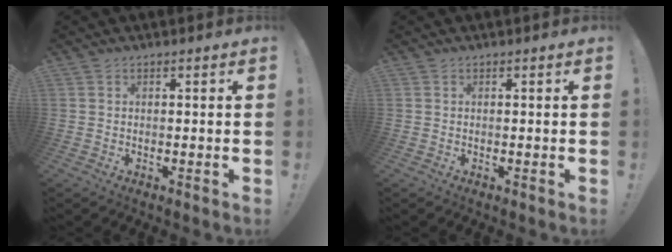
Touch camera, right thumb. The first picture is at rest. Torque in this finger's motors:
{"motor_torque": [-0.09, 0.09, 0.02, -0.02, 0.01]}